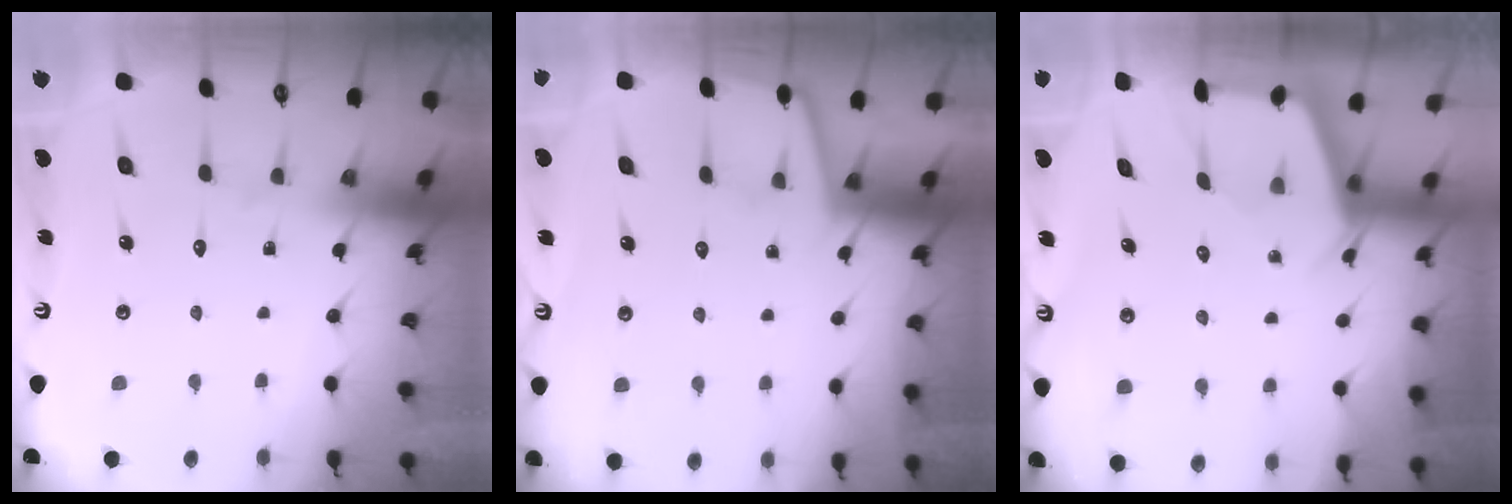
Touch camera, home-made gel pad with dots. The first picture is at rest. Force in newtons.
{"total": 2.1, "press": 2.0, "slide": 0.3}
{"total": 2.6, "press": 2.5, "slide": 0.3}